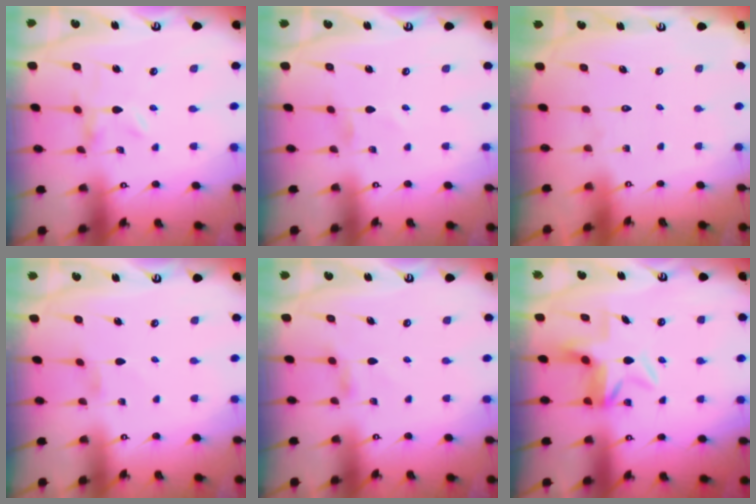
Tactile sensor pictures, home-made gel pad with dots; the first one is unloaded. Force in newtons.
{"total": 0.0}
{"total": 1.7, "press": 1.7, "slide": 0.1}
{"total": 1.6, "press": 1.6, "slide": 0.5}
{"total": 2.4, "press": 2.4, "slide": 0.4}
{"total": 5.5, "press": 5.4, "slide": 0.8}